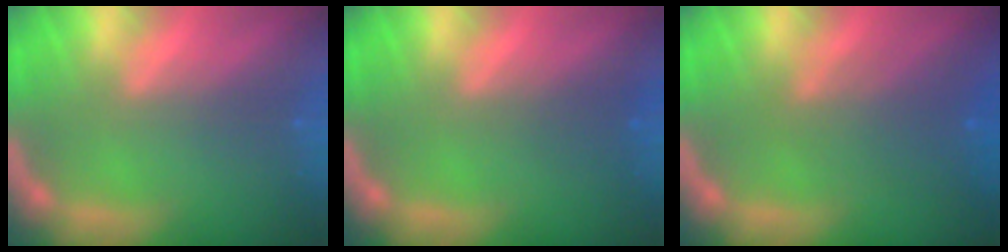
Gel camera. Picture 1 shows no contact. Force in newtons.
{"total": 1.5}
{"total": 4.1}